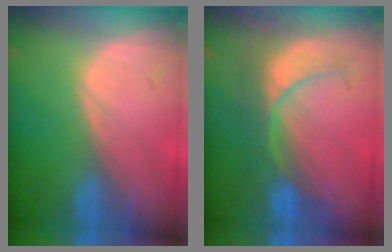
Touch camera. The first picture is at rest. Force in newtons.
{"total": 8.6, "press": 7.8, "slide": 3.5}